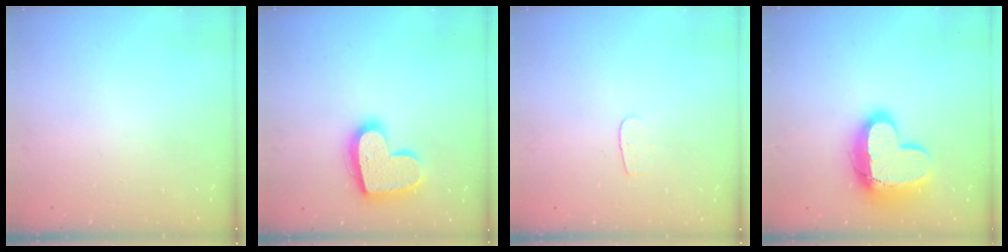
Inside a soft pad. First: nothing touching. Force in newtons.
{"total": 17.3, "press": 17.3, "slide": 1.1}
{"total": 3.7, "press": 3.7, "slide": 0.4}
{"total": 17.4, "press": 17.3, "slide": 1.3}